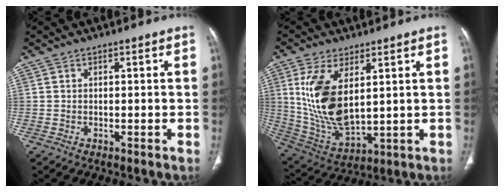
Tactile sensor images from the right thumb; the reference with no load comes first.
{"total": 15.1, "force": [4.0, 7.3, 12.6], "torque": [-0.251, -0.023, 0.098]}